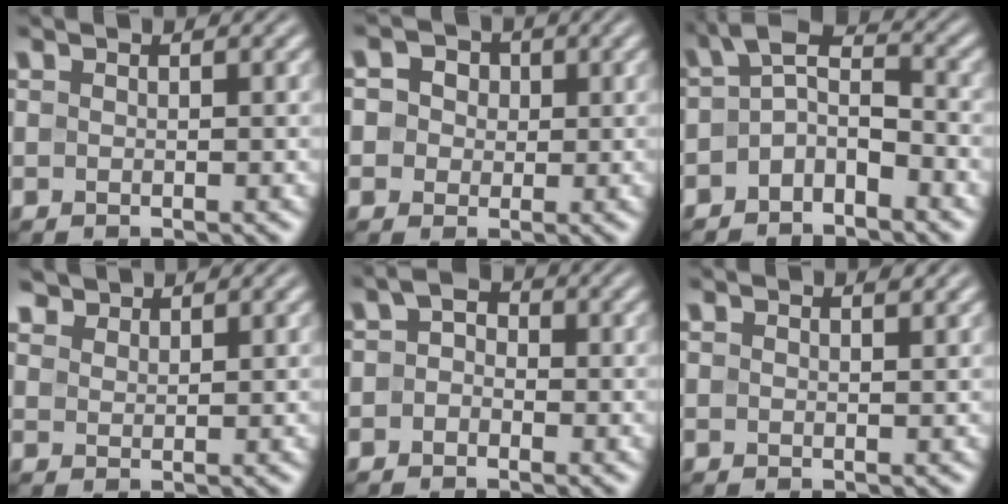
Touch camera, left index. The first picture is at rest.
{"total": 5.2, "force": [2.0, 4.3, 2.3], "torque": [-0.025, 0.029, 0.002]}
{"total": 3.9, "force": [-1.7, 2.0, 2.9], "torque": [-0.049, 0.008, -0.038]}
{"total": 2.2, "force": [2.1, 0.7, 0.2], "torque": [-0.010, 0.001, 0.045]}
{"total": 1.9, "force": [-0.6, 1.5, 1.0], "torque": [-0.015, 0.008, -0.020]}
{"total": 0.5, "force": [0.4, 0.0, 0.4], "torque": [-0.006, 0.000, 0.005]}